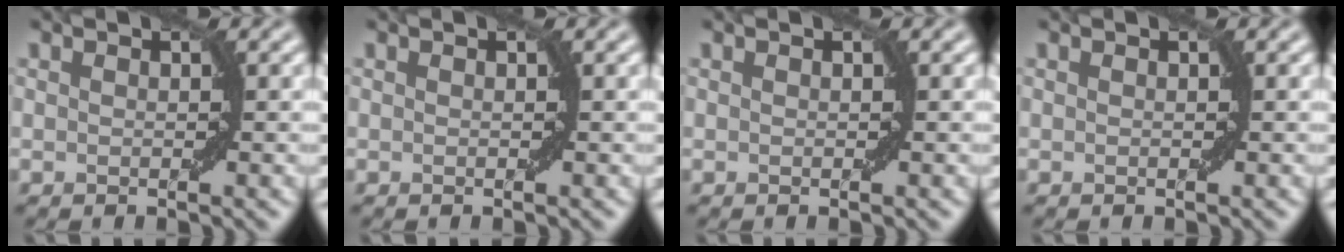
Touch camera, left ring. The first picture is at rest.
{"total": 0.0}
{"total": 0.0}
{"total": 0.0}